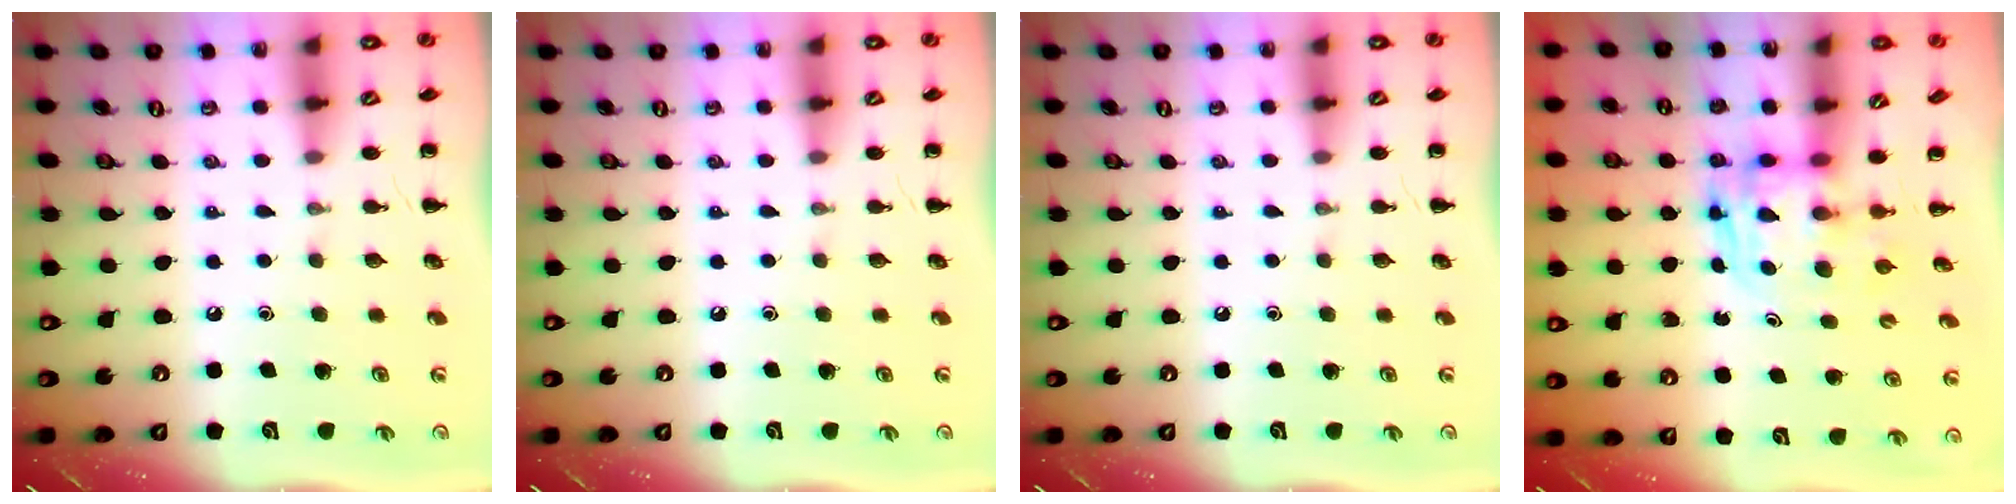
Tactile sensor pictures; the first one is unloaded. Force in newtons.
{"total": 0.0}
{"total": 0.0}
{"total": 2.8, "press": 2.8, "slide": 0.2}